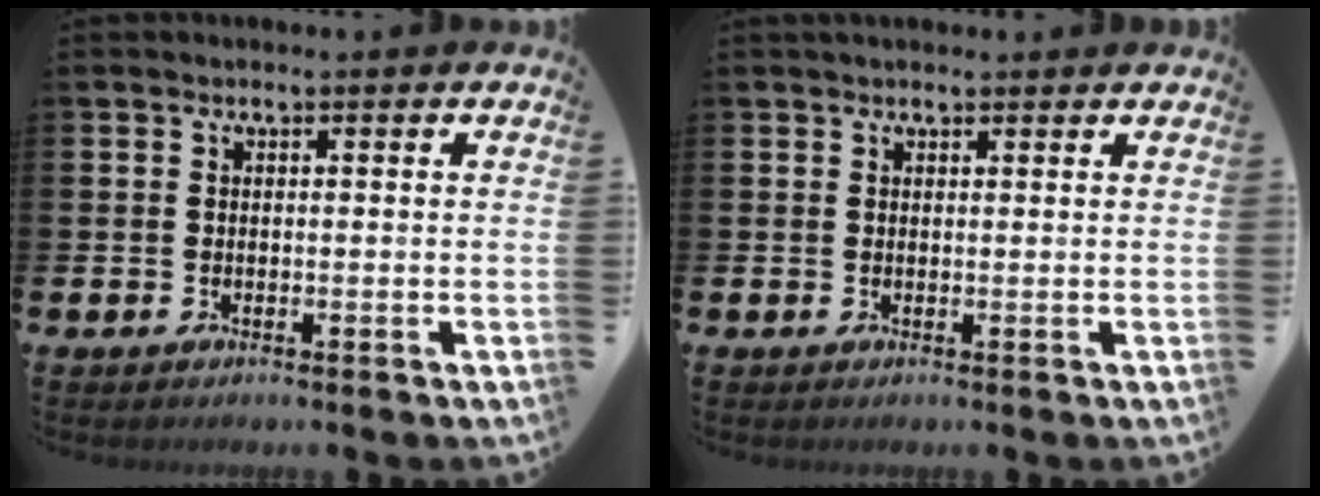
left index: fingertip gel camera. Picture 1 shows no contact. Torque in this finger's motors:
{"motor_torque": [-0.76, -1.38, -0.07, 0.08]}